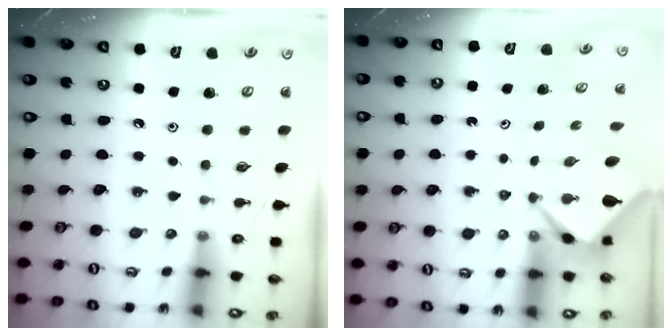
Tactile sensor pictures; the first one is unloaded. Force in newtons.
{"total": 2.6, "press": 2.6, "slide": 0.1}